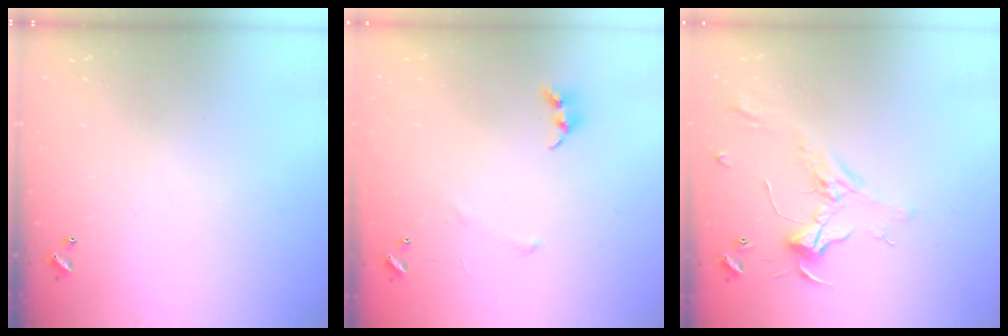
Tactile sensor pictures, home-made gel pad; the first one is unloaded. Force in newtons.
{"total": 4.7, "press": 4.7, "slide": 0.6}
{"total": 2.3, "press": 2.2, "slide": 0.7}